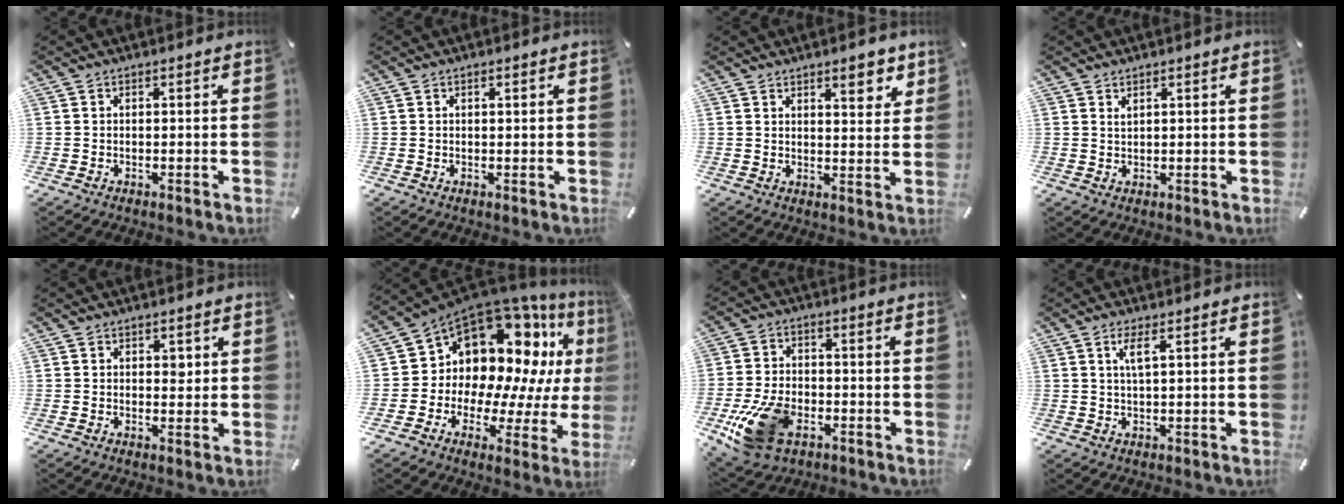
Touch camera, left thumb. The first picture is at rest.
{"total": 0.6, "force": [0.3, 0.2, 0.5], "torque": [-0.009, 0.000, 0.005]}
{"total": 6.0, "force": [4.3, 2.6, 3.3], "torque": [-0.026, -0.026, 0.068]}
{"total": 1.1, "force": [1.0, 0.4, 0.5], "torque": [-0.011, -0.002, 0.018]}
{"total": 2.0, "force": [0.8, 1.5, 1.1], "torque": [0.001, -0.007, 0.007]}
{"total": 14.0, "force": [7.7, 10.0, 6.0], "torque": [-0.084, -0.098, 0.145]}
{"total": 15.4, "force": [-6.0, 10.0, 10.1], "torque": [-0.196, 0.024, -0.099]}
{"total": 3.5, "force": [1.4, 0.5, 3.2], "torque": [-0.068, 0.002, 0.021]}